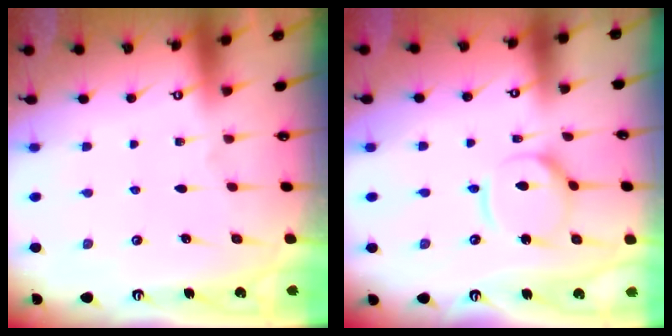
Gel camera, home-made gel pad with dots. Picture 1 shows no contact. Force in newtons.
{"total": 9.5, "press": 9.5, "slide": 0.9}